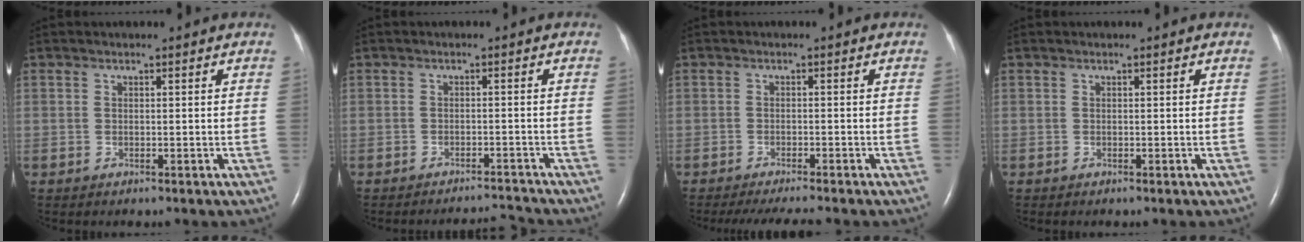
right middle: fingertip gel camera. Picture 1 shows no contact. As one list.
[{"total": 3.5, "force": [-3.4, -0.9, -0.5], "torque": [0.006, -0.004, -0.049]}, {"total": 6.3, "force": [-5.5, 0.2, 3.0], "torque": [-0.039, -0.014, -0.083]}, {"total": 0.0}]